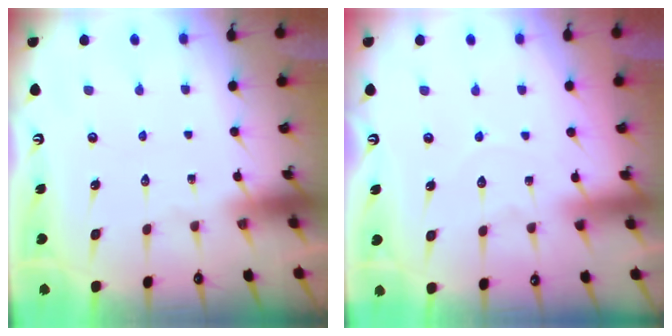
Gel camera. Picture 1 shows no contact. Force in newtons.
{"total": 4.8, "press": 4.7, "slide": 0.5}